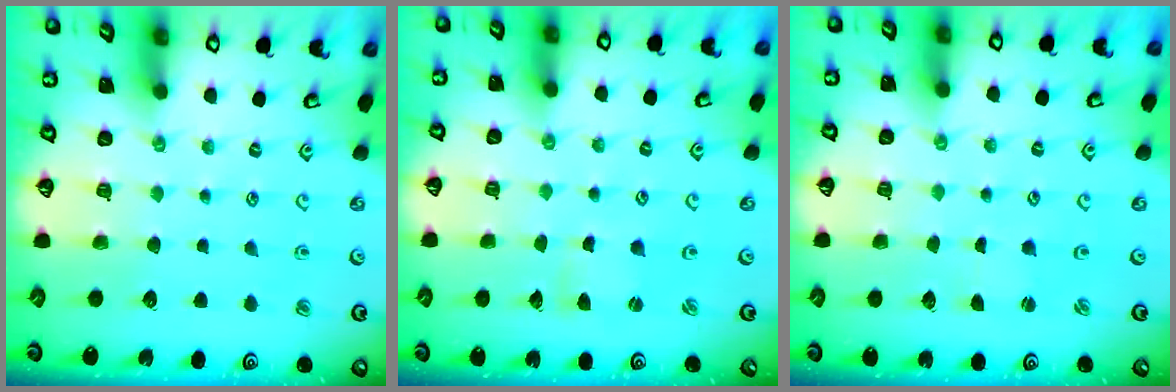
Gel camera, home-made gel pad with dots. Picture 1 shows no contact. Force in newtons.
{"total": 1.2, "press": 1.2, "slide": 0.1}
{"total": 0.0}